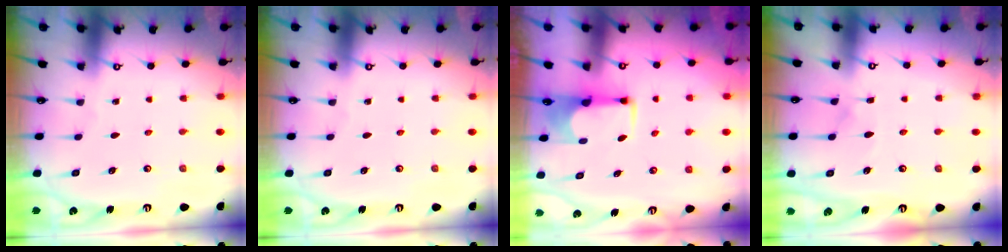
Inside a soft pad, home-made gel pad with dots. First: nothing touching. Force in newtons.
{"total": 0.0}
{"total": 1.8, "press": 1.6, "slide": 0.8}
{"total": 6.1, "press": 6.1, "slide": 0.7}